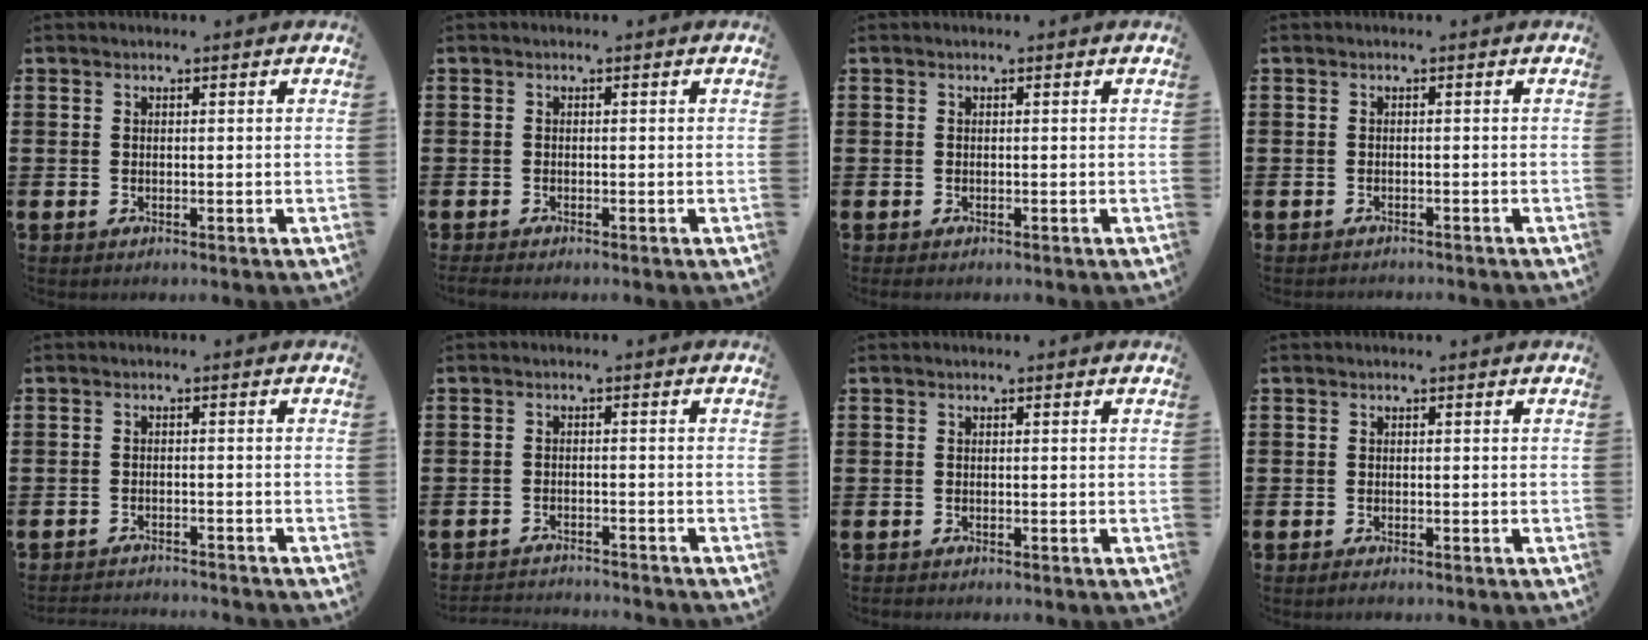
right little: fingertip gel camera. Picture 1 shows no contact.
{"total": 0.5, "force": [-0.4, 0.1, 0.3], "torque": [-0.005, -0.001, -0.008]}
{"total": 0.0}
{"total": 0.6, "force": [-0.6, 0.0, 0.0], "torque": [-0.001, -0.001, -0.013]}
{"total": 1.8, "force": [-1.8, -0.1, -0.1], "torque": [-0.002, 0.003, -0.039]}
{"total": 2.0, "force": [-2.0, -0.1, -0.1], "torque": [-0.003, 0.002, -0.043]}
{"total": 0.0}
{"total": 0.5, "force": [-0.3, 0.1, 0.4], "torque": [-0.008, -0.002, -0.007]}